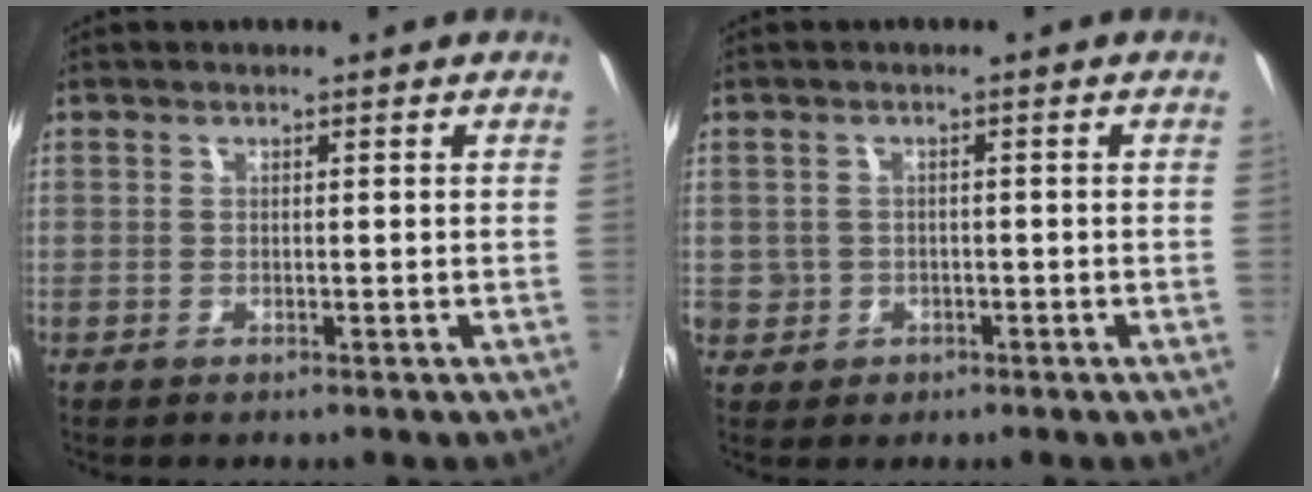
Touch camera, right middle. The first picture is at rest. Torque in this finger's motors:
{"motor_torque": [0.31, -0.30, 0.00, 0.00]}